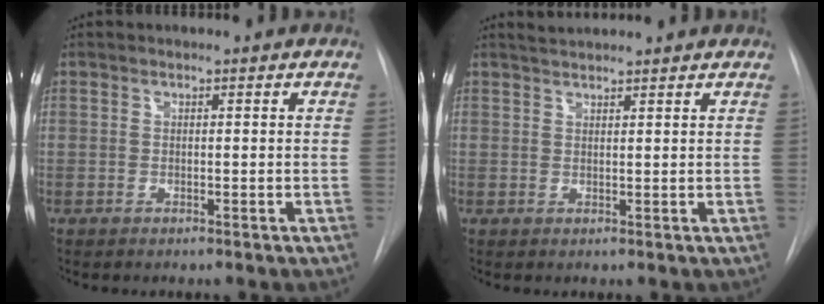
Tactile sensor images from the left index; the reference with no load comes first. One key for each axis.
{"total": 3.6, "fx": 3.5, "fy": -0.1, "fz": 1.1, "tx": -0.017, "ty": 0.028, "tz": 0.055}